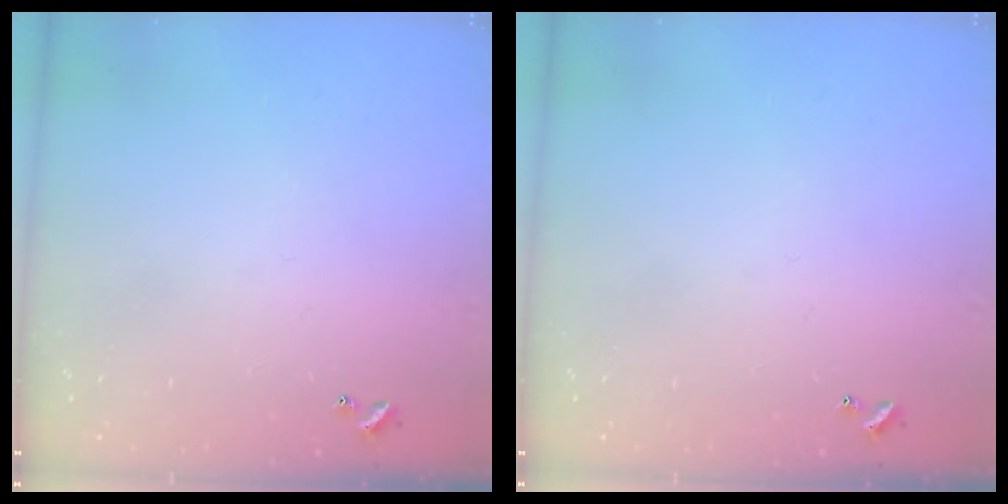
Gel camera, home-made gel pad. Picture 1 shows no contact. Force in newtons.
{"total": 0.0}